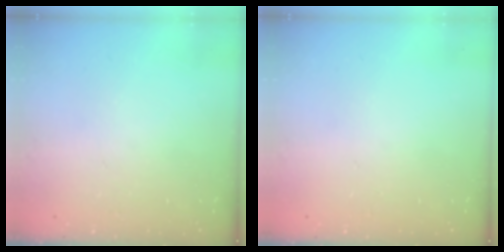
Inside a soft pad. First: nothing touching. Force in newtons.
{"total": 0.0}